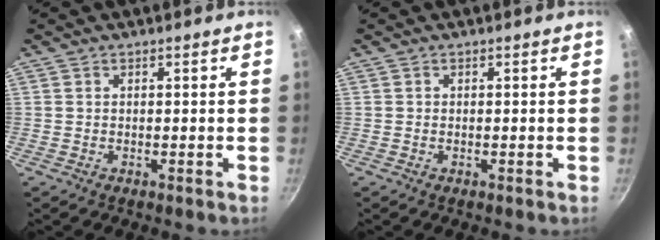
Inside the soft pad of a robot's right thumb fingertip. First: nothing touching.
{"total": 0.0}